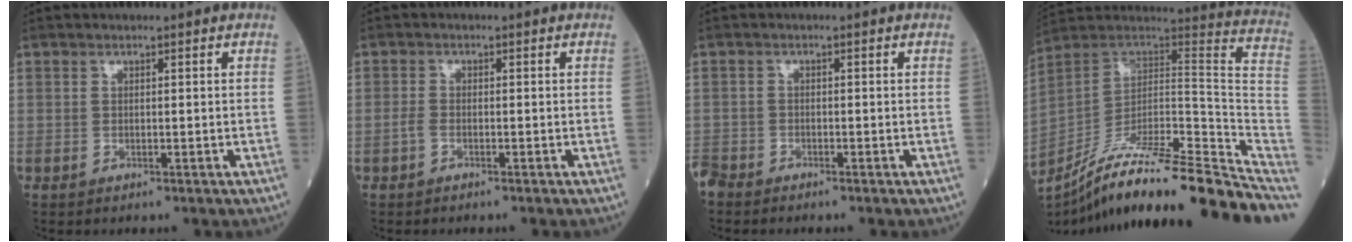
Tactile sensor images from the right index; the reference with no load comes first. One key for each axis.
{"total": 1.3, "fx": -0.8, "fy": 0.5, "fz": 0.9, "tx": -0.025, "ty": 0.000, "tz": -0.018}
{"total": 2.6, "fx": -2.5, "fy": 0.6, "fz": 0.1, "tx": -0.007, "ty": -0.008, "tz": -0.050}
{"total": 27.8, "fx": -22.7, "fy": 0.1, "fz": 16.1, "tx": -0.166, "ty": -0.005, "tz": -0.353}